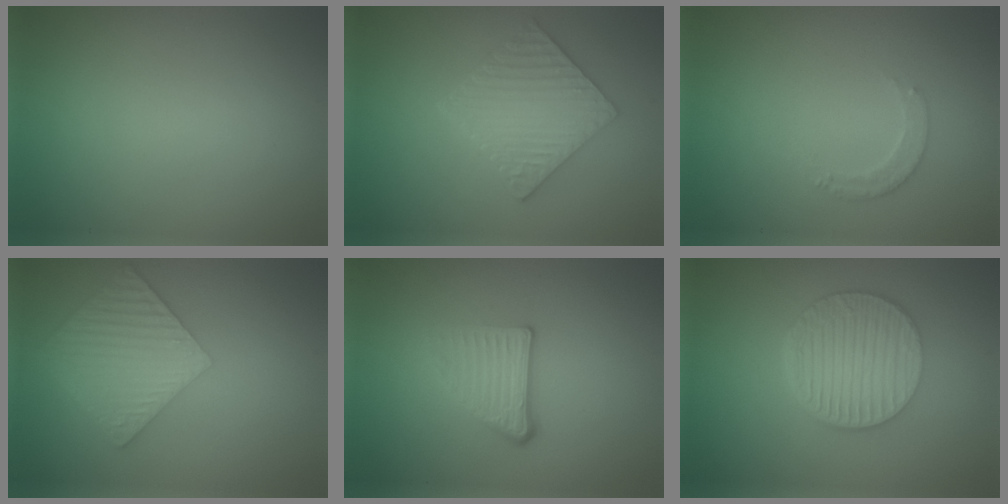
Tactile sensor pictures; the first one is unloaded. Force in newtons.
{"total": 5.6, "press": 4.5, "slide": 3.4}
{"total": 1.5, "press": 1.5, "slide": 0.2}
{"total": 6.4, "press": 4.6, "slide": 4.5}
{"total": 3.6, "press": 2.2, "slide": 2.8}
{"total": 6.5, "press": 4.8, "slide": 4.5}